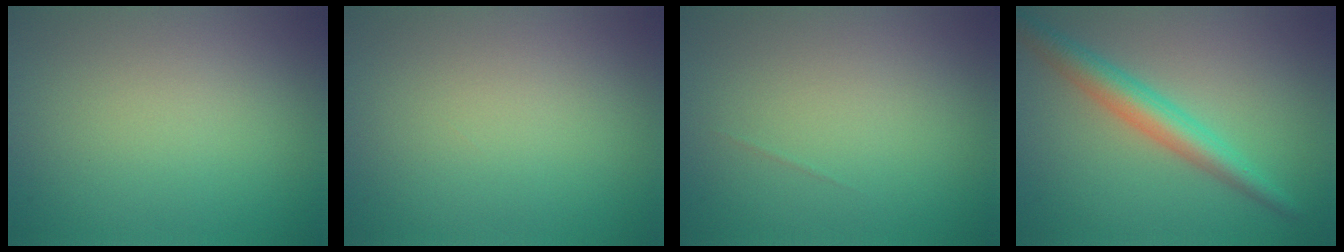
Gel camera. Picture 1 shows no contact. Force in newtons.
{"total": 0.0}
{"total": 0.0}
{"total": 4.0, "press": 4.0, "slide": 0.1}